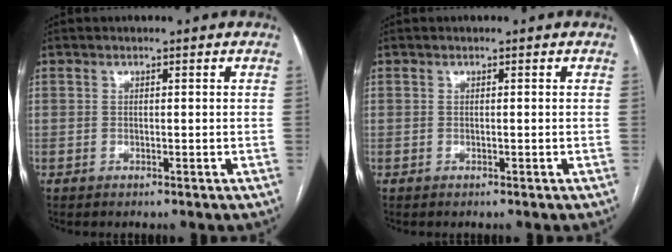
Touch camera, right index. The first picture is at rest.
{"total": 0.0}